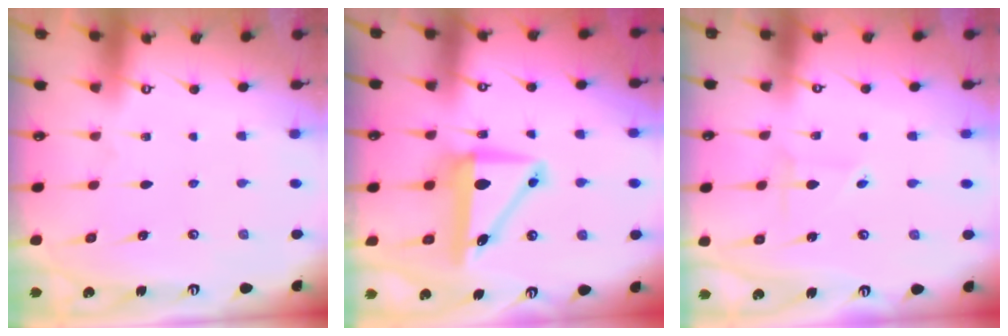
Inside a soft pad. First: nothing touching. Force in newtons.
{"total": 8.8, "press": 8.6, "slide": 1.7}
{"total": 1.8, "press": 1.8, "slide": 0.1}